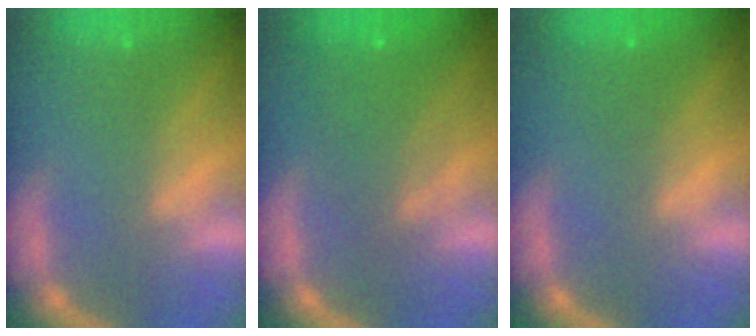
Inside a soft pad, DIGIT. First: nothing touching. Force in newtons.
{"total": 5.0}
{"total": 1.5}